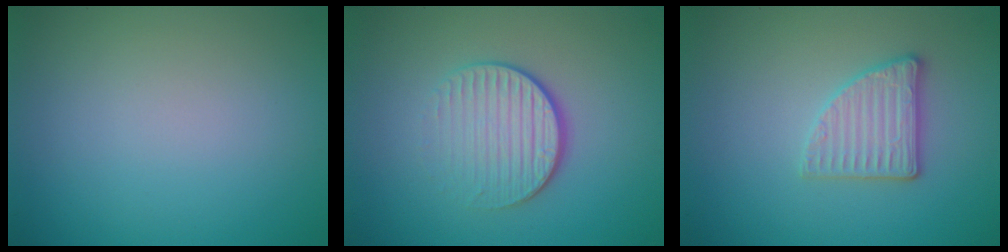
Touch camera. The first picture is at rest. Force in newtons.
{"total": 4.2, "press": 2.8, "slide": 3.2}
{"total": 2.8, "press": 2.7, "slide": 0.8}